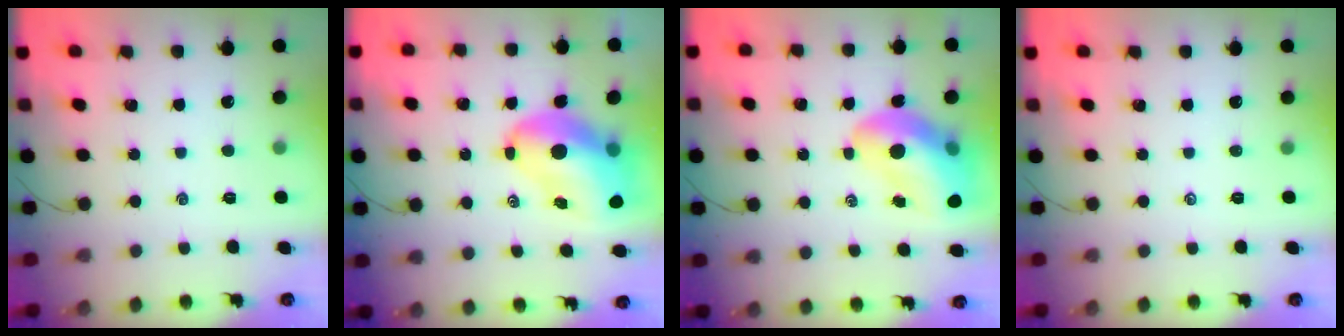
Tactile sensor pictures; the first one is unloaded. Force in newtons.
{"total": 12.9, "press": 12.4, "slide": 3.5}
{"total": 16.0, "press": 15.3, "slide": 4.7}
{"total": 0.0}